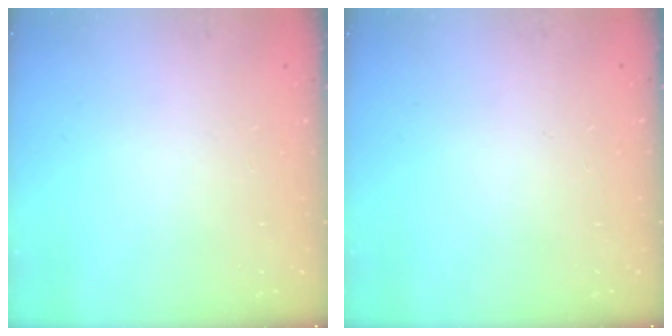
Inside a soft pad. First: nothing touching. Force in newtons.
{"total": 0.0}